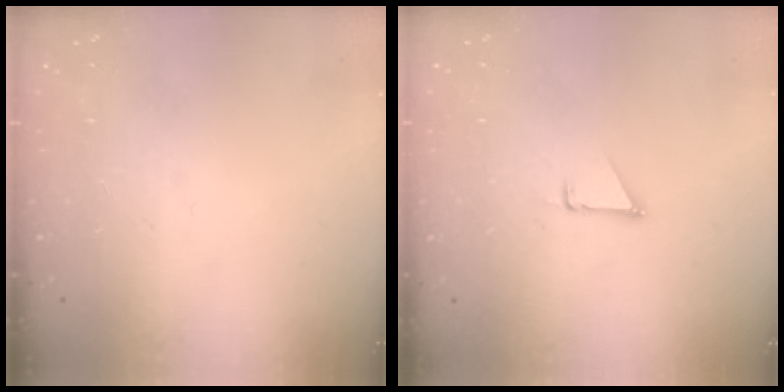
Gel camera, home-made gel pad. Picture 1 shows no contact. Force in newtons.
{"total": 1.5, "press": 1.5, "slide": 0.1}